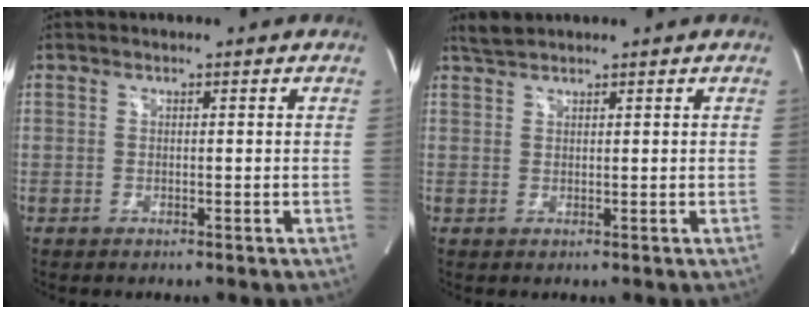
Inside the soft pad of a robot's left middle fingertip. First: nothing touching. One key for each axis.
{"total": 2.0, "fx": 1.9, "fy": 0.0, "fz": 0.4, "tx": -0.015, "ty": 0.010, "tz": 0.042}